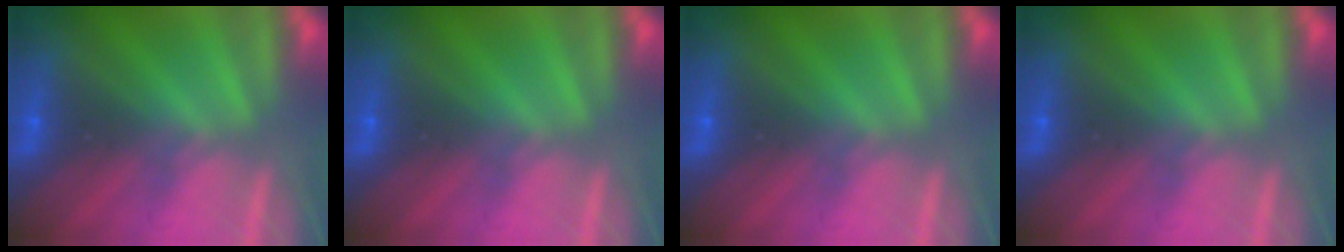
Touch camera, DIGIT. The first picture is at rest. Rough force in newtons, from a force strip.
{"total": 0.0}
{"total": 0.0}
{"total": 0.0}